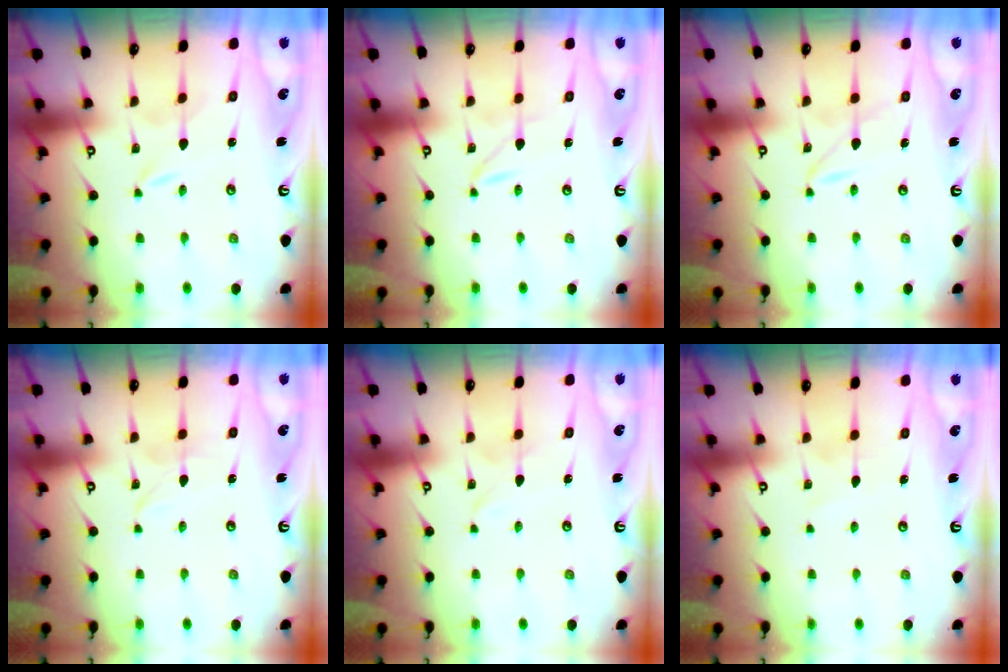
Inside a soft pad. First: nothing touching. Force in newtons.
{"total": 1.2, "press": 1.1, "slide": 0.2}
{"total": 2.3, "press": 2.3, "slide": 0.3}
{"total": 3.6, "press": 3.6, "slide": 0.2}
{"total": 2.7, "press": 2.7, "slide": 0.3}
{"total": 4.2, "press": 4.2, "slide": 0.5}